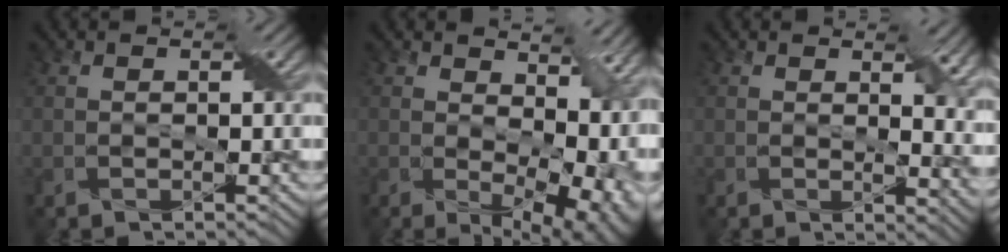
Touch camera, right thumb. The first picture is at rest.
{"total": 14.9, "force": [1.9, 9.1, 11.7], "torque": [-0.142, -0.018, 0.082]}
{"total": 5.5, "force": [1.8, 2.3, 4.7], "torque": [-0.066, -0.012, 0.036]}